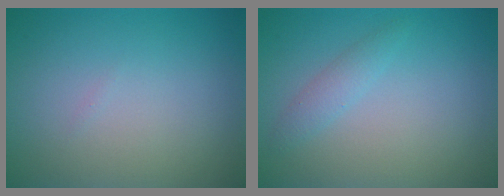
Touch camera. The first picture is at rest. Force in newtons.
{"total": 1.5, "press": 1.5, "slide": 0.1}